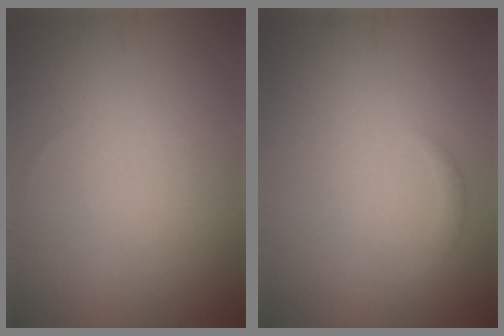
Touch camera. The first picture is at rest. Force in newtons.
{"total": 0.9, "press": 0.9, "slide": 0.1}